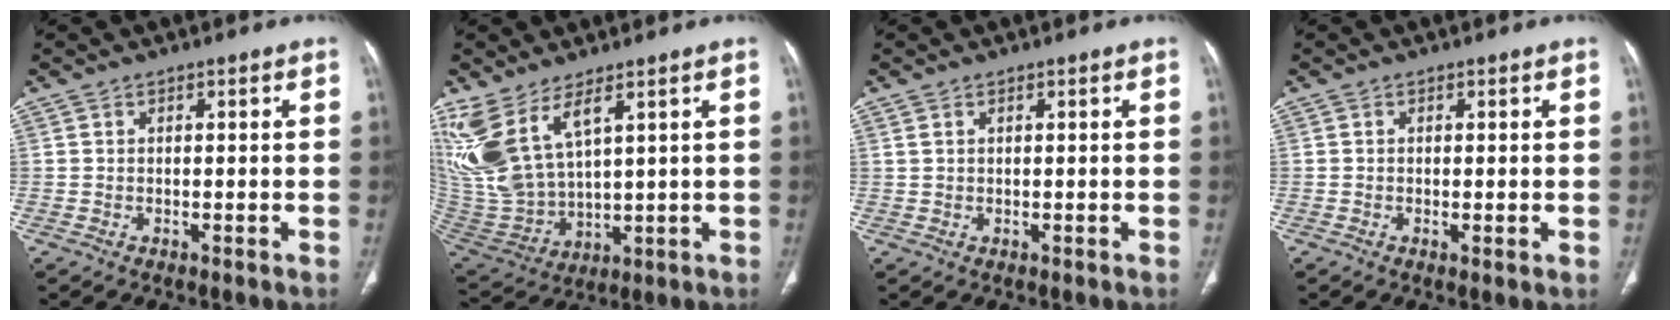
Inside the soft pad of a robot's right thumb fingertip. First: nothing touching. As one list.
[{"total": 14.3, "force": [7.5, 6.1, 10.5], "torque": [-0.230, -0.033, 0.180]}, {"total": 0.7, "force": [0.4, 0.3, 0.4], "torque": [-0.010, 0.011, 0.012]}, {"total": 1.2, "force": [-0.2, 0.2, 1.2], "torque": [-0.028, -0.007, -0.003]}]